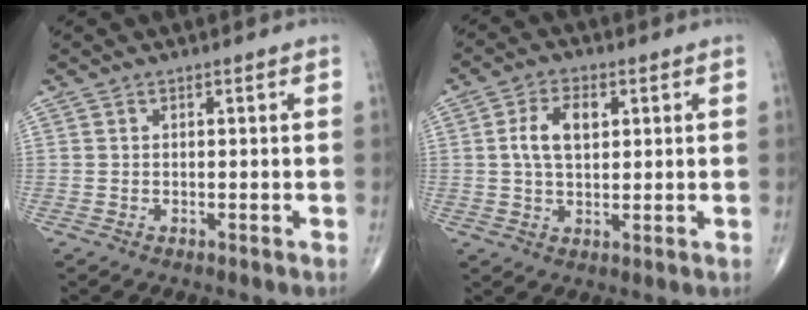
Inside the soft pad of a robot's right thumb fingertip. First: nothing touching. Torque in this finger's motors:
{"motor_torque": [0.16, 0.18, 0.61, 0.11, 0.09]}